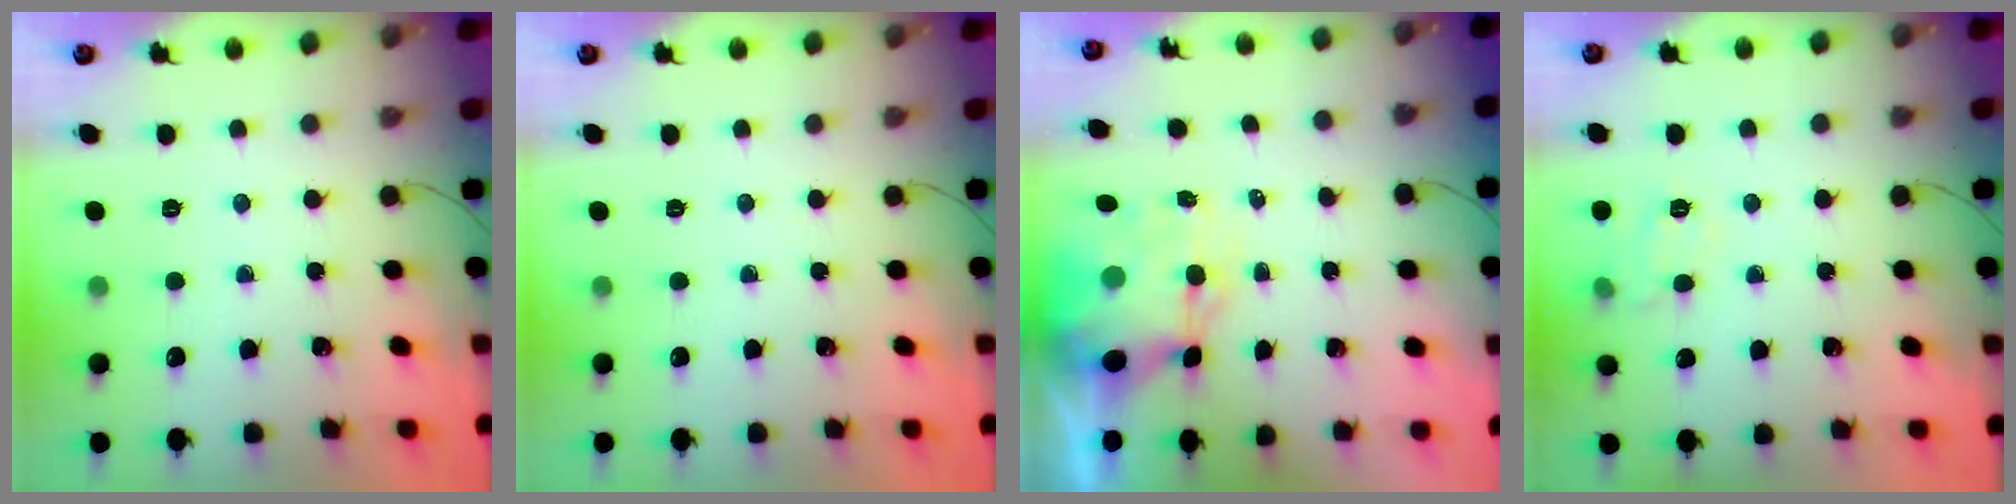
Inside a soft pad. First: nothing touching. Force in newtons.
{"total": 0.0}
{"total": 10.0, "press": 9.6, "slide": 2.9}
{"total": 8.9, "press": 8.8, "slide": 1.0}